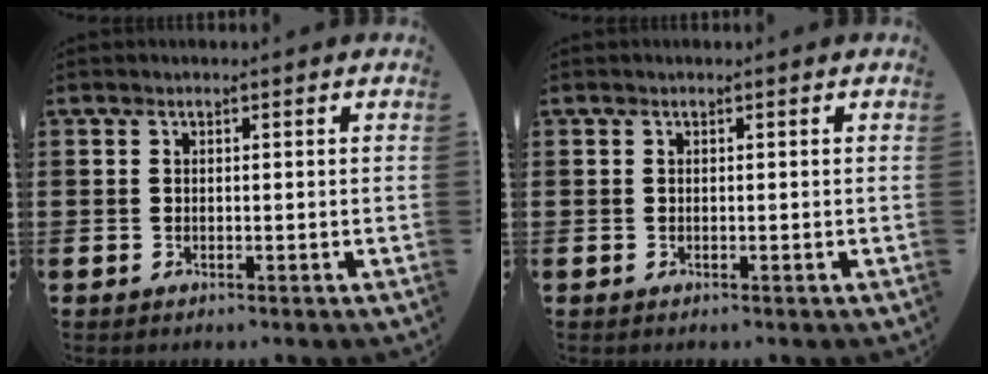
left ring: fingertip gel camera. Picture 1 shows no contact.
{"total": 0.0}